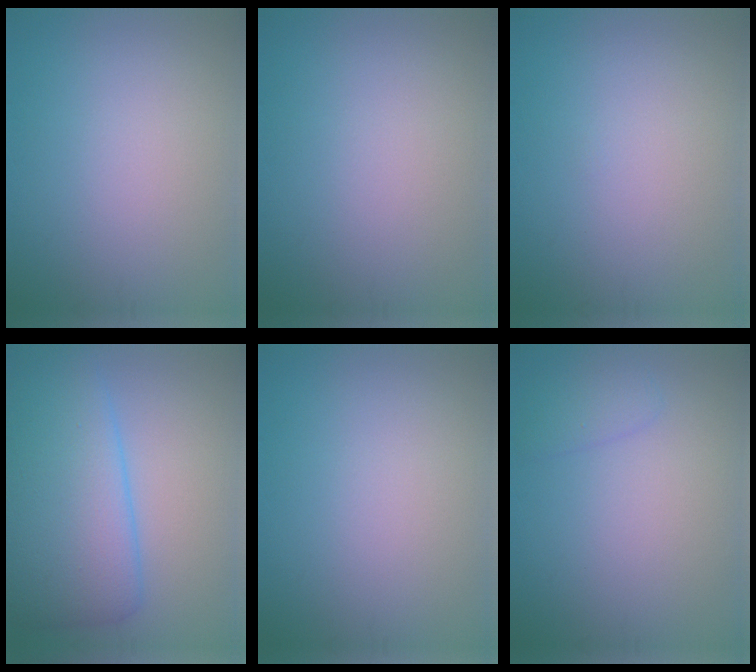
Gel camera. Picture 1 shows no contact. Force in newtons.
{"total": 0.0}
{"total": 0.0}
{"total": 8.0, "press": 8.0, "slide": 0.3}
{"total": 0.0}
{"total": 1.3, "press": 1.3, "slide": 0.2}